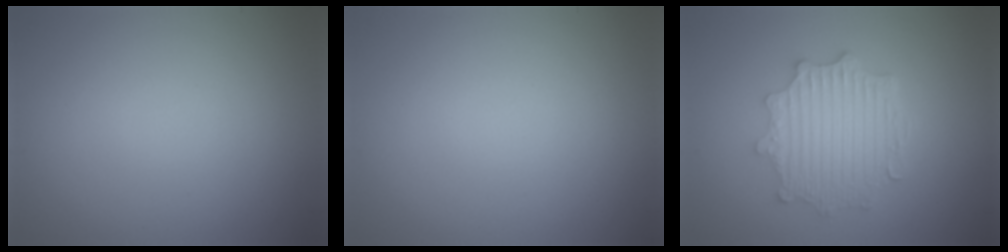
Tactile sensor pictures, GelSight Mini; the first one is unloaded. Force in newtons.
{"total": 0.0}
{"total": 4.8, "press": 3.8, "slide": 2.8}